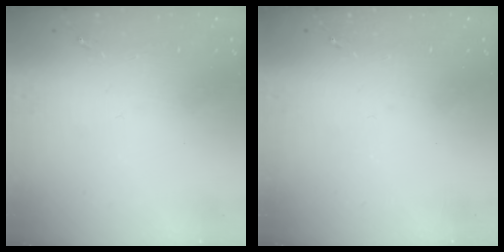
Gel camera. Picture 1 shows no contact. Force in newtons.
{"total": 0.0}